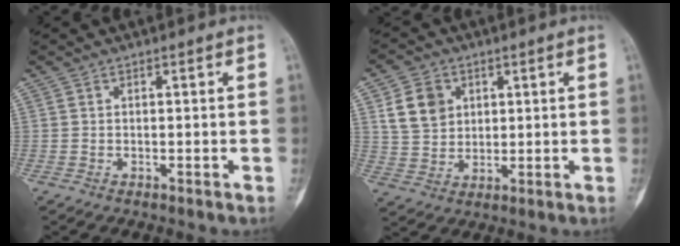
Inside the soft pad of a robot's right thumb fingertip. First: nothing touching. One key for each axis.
{"total": 8.3, "fx": 2.9, "fy": 6.7, "fz": 4.1, "tx": -0.052, "ty": -0.008, "tz": 0.060}